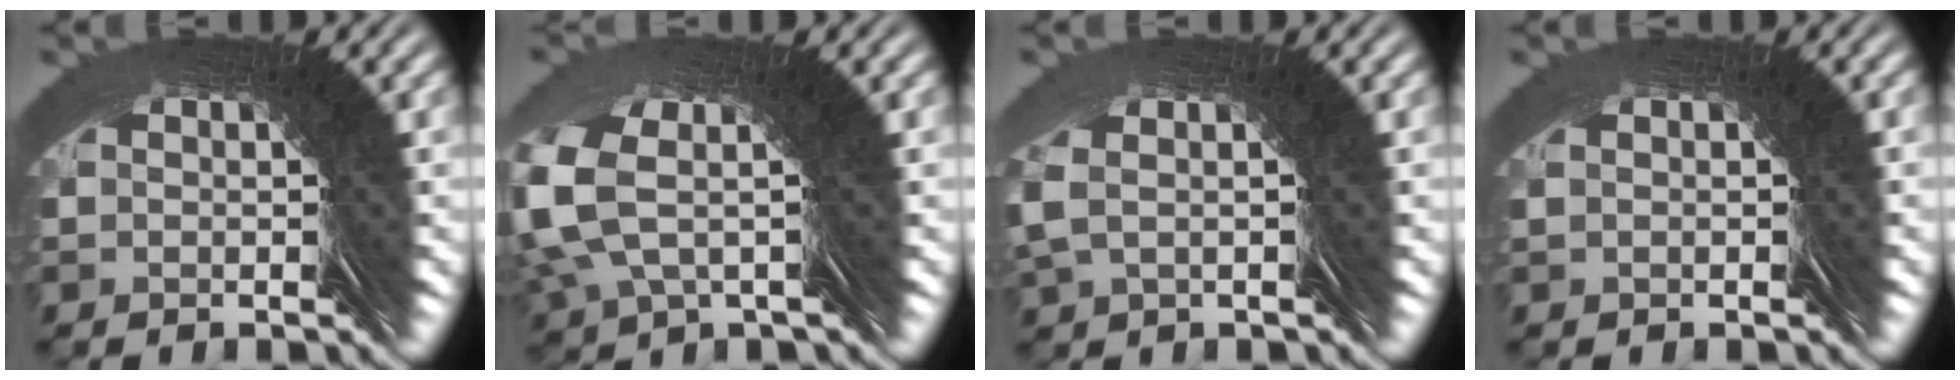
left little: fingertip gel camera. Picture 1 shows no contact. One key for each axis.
{"total": 3.9, "fx": 3.1, "fy": 1.0, "fz": 2.2, "tx": -0.056, "ty": 0.036, "tz": 0.034}
{"total": 2.0, "fx": 1.7, "fy": -1.0, "fz": 0.4, "tx": -0.008, "ty": 0.026, "tz": 0.019}
{"total": 0.6, "fx": 0.5, "fy": -0.1, "fz": 0.3, "tx": 0.002, "ty": 0.009, "tz": 0.004}